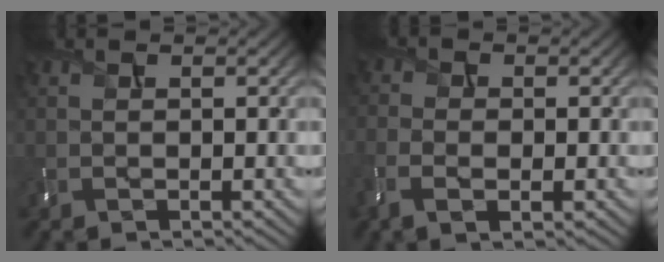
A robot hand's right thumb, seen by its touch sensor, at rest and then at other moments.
{"total": 4.7, "force": [-2.1, 2.4, 3.4], "torque": [-0.080, -0.013, -0.042]}